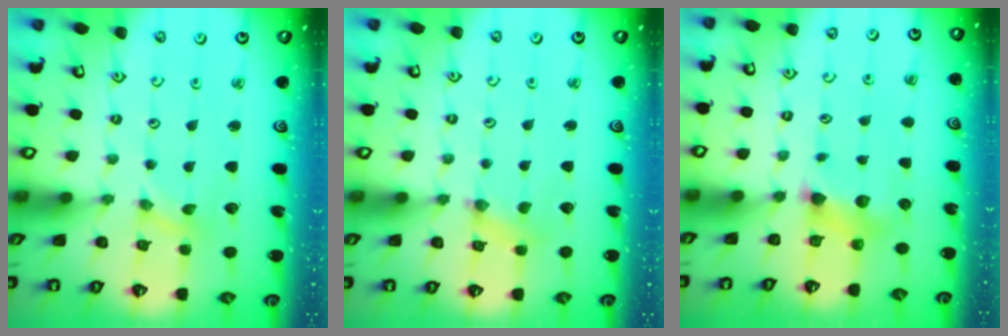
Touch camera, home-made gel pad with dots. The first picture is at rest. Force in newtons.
{"total": 1.3, "press": 1.3, "slide": 0.3}
{"total": 6.6, "press": 6.6, "slide": 0.2}